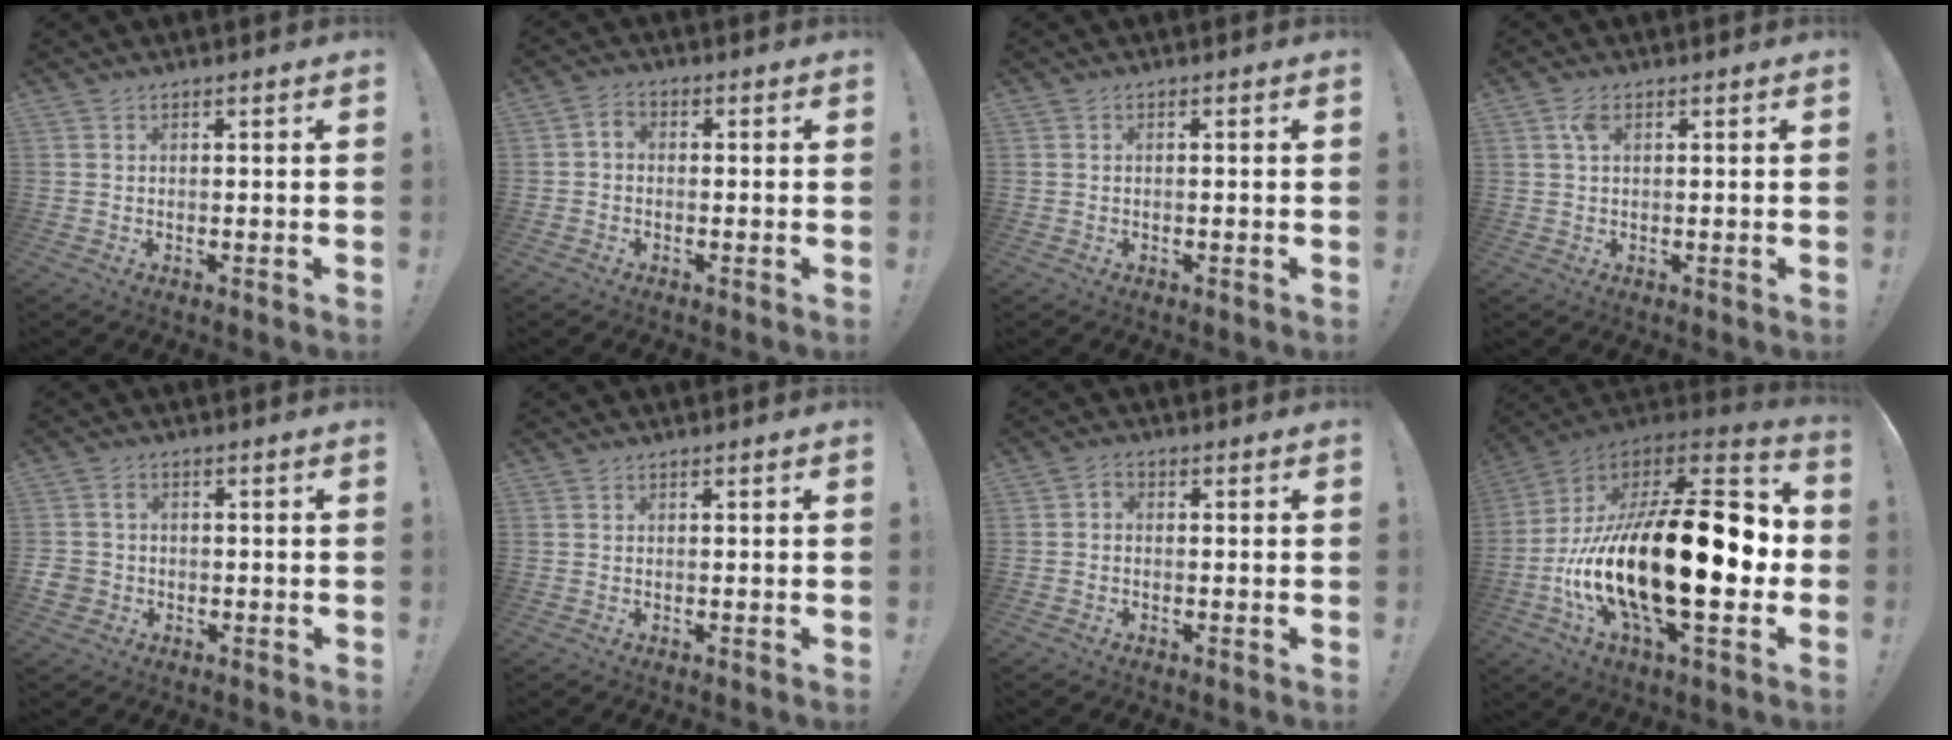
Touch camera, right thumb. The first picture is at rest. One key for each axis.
{"total": 2.3, "fx": -0.9, "fy": 1.7, "fz": 1.4, "tx": -0.032, "ty": 0.011, "tz": -0.014}
{"total": 0.0}
{"total": 3.1, "fx": 1.1, "fy": 1.5, "fz": 2.4, "tx": -0.041, "ty": 0.001, "tz": 0.017}
{"total": 4.3, "fx": -1.0, "fy": 3.7, "fz": 1.9, "tx": -0.046, "ty": 0.006, "tz": -0.017}
{"total": 0.0}
{"total": 1.6, "fx": -0.7, "fy": 1.1, "fz": 0.9, "tx": -0.023, "ty": 0.008, "tz": -0.012}
{"total": 30.5, "fx": -4.5, "fy": 12.1, "fz": 27.6, "tx": -0.514, "ty": 0.007, "tz": -0.073}